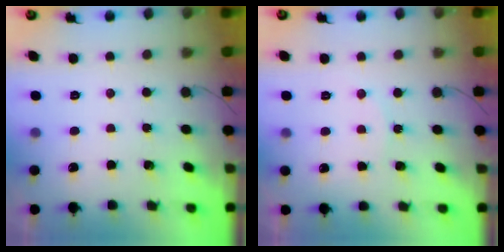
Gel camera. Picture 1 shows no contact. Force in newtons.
{"total": 4.6, "press": 4.6, "slide": 0.5}